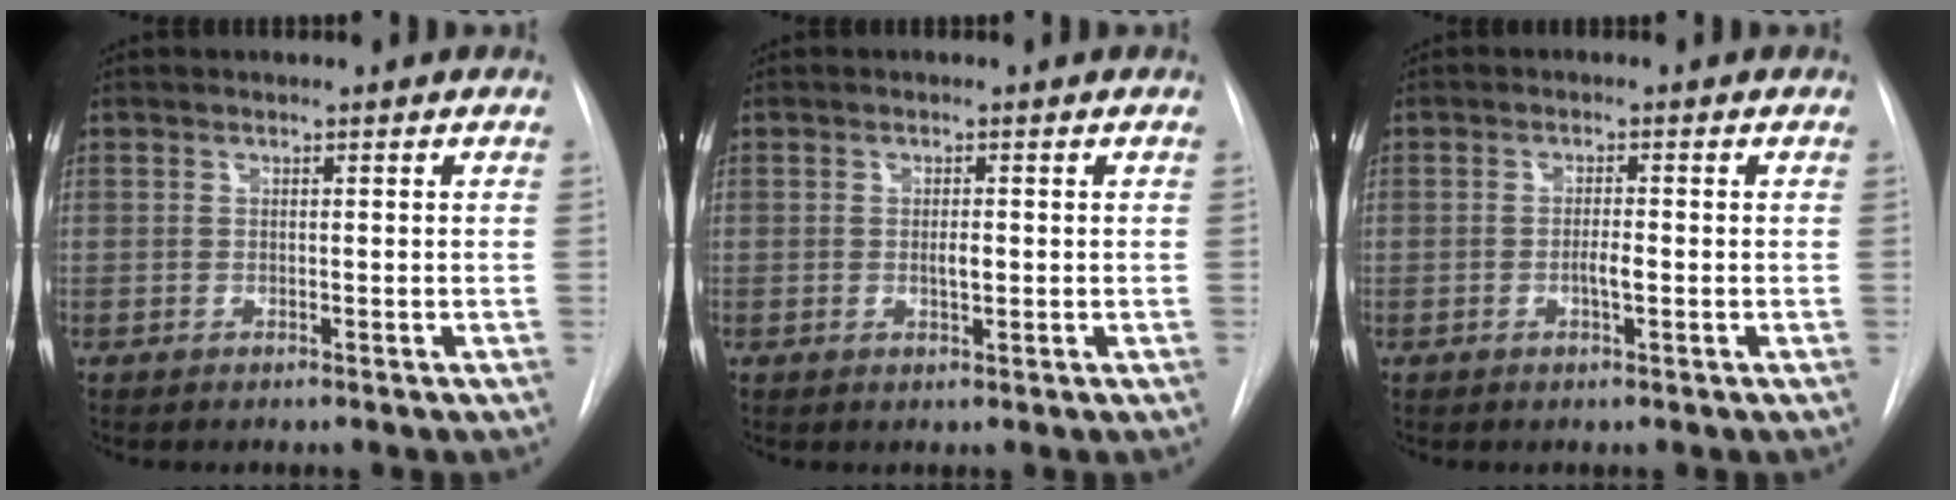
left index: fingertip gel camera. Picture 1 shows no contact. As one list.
[{"total": 1.4, "force": [-0.4, 0.4, 1.3], "torque": [-0.022, -0.007, -0.006]}, {"total": 1.9, "force": [-0.9, 0.2, 1.6], "torque": [-0.030, -0.005, -0.017]}]